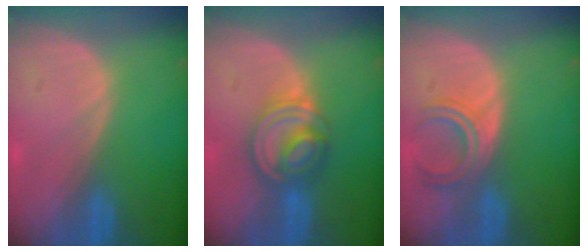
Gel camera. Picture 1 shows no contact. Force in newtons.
{"total": 7.6, "press": 6.6, "slide": 3.8}
{"total": 4.5, "press": 4.5, "slide": 0.7}